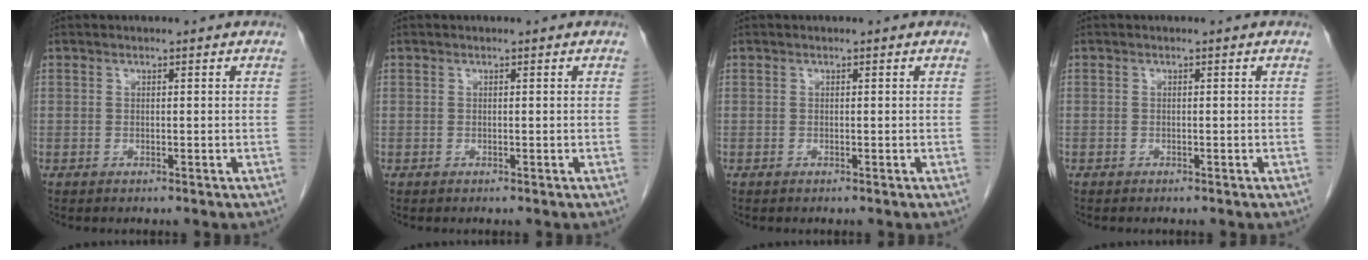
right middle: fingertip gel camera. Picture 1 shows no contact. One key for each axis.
{"total": 0.0}
{"total": 0.0}
{"total": 0.0}